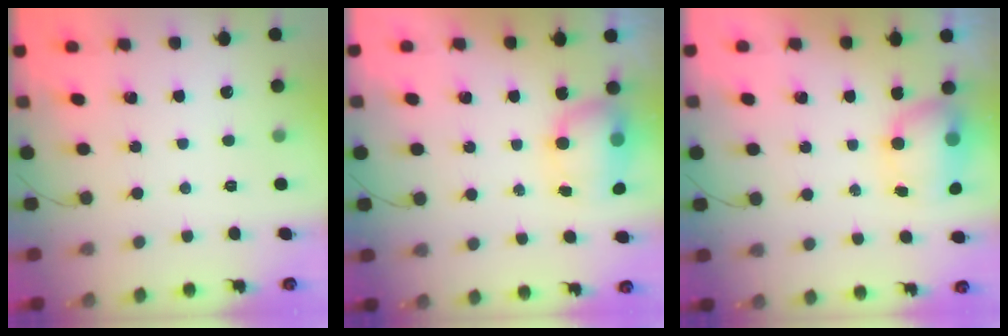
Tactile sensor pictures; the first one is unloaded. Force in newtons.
{"total": 12.3, "press": 9.5, "slide": 7.9}
{"total": 7.0, "press": 7.0, "slide": 1.1}